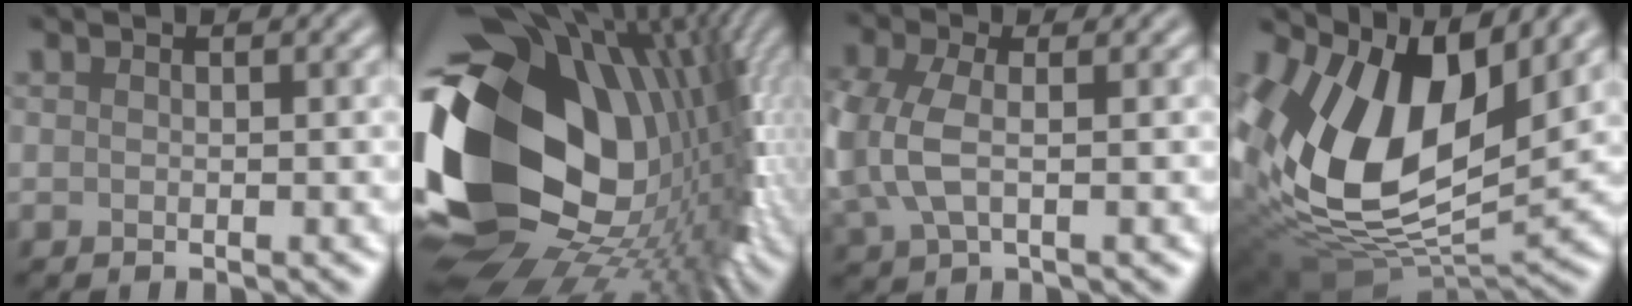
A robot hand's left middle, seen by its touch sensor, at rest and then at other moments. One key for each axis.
{"total": 20.4, "fx": -0.1, "fy": 14.3, "fz": 14.6, "tx": -0.302, "ty": -0.049, "tz": 0.025}
{"total": 5.2, "fx": -0.2, "fy": 3.1, "fz": 4.2, "tx": -0.117, "ty": 0.001, "tz": -0.010}
{"total": 14.0, "fx": 4.0, "fy": 8.0, "fz": 10.8, "tx": -0.214, "ty": -0.006, "tz": 0.072}